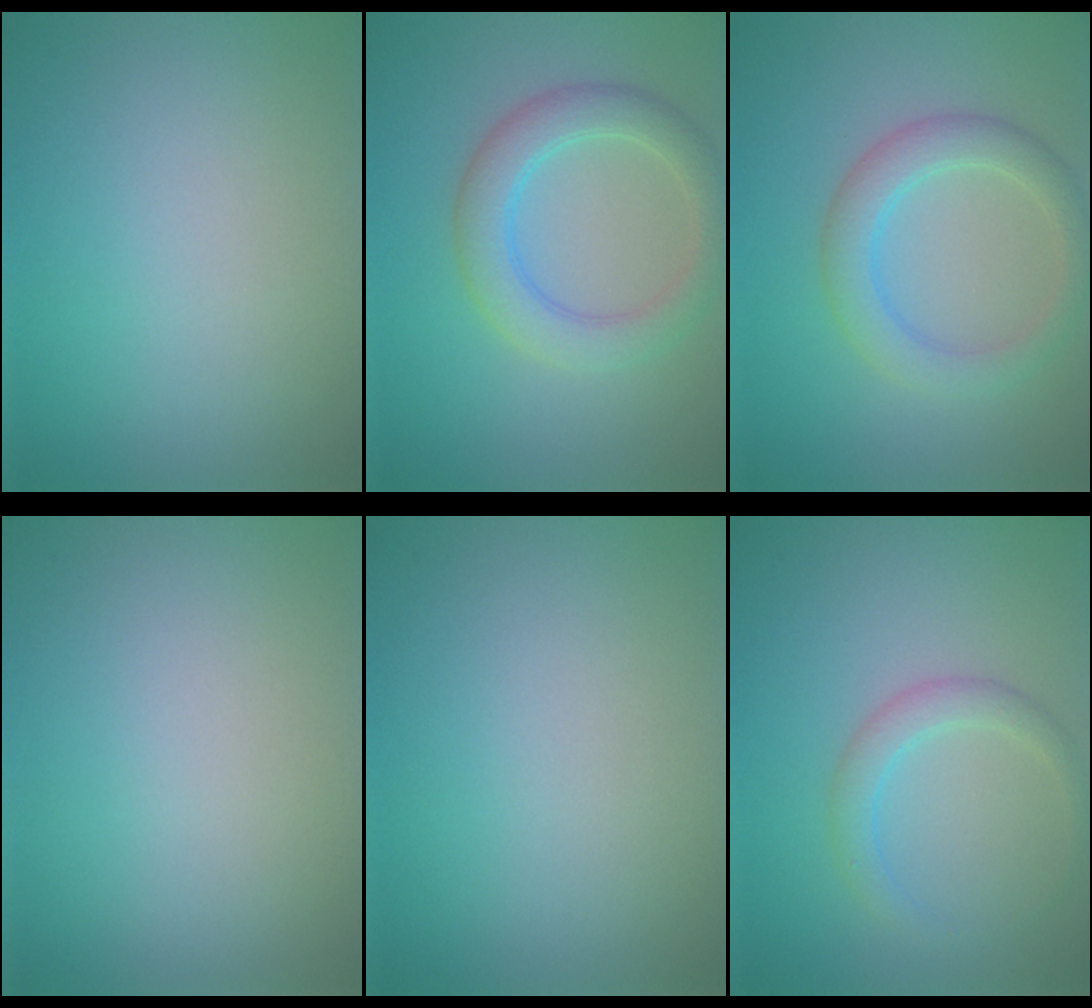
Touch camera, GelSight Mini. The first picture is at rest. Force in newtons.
{"total": 4.3, "press": 4.3, "slide": 0.0}
{"total": 3.6, "press": 3.6, "slide": 0.1}
{"total": 0.0}
{"total": 0.0}
{"total": 2.1, "press": 2.1, "slide": 0.1}